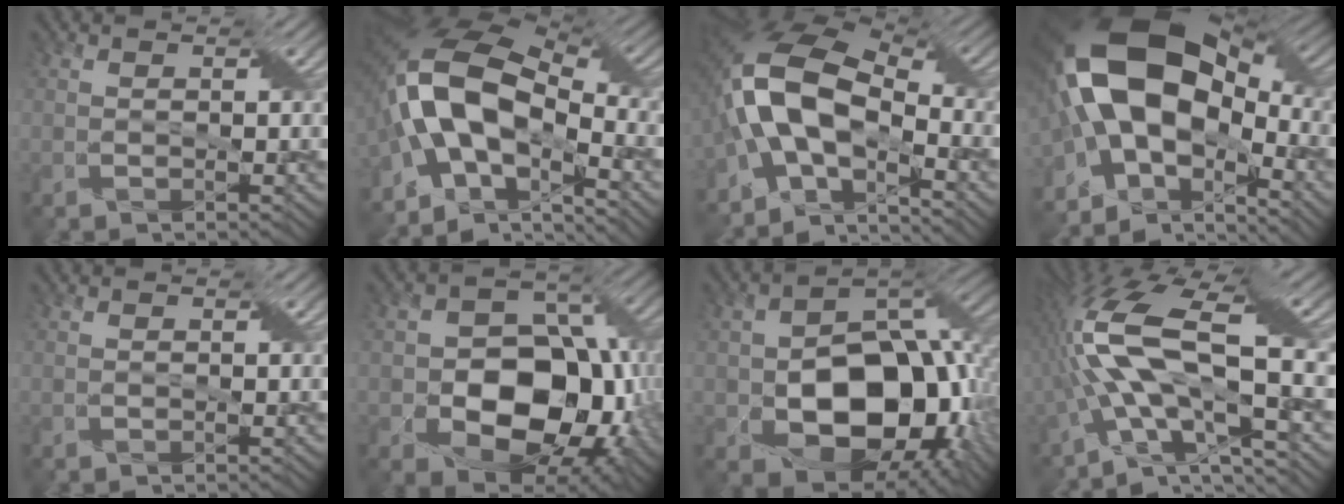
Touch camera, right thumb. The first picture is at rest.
{"total": 15.6, "force": [-3.7, 8.5, 12.5], "torque": [-0.247, 0.006, -0.079]}
{"total": 14.1, "force": [-3.0, 7.3, 11.7], "torque": [-0.240, 0.011, -0.072]}
{"total": 19.1, "force": [-0.9, 11.0, 15.5], "torque": [-0.311, -0.005, -0.003]}
{"total": 0.0}
{"total": 14.4, "force": [-3.2, 10.5, 9.3], "torque": [-0.130, -0.009, -0.059]}
{"total": 15.9, "force": [-3.8, 11.0, 10.9], "torque": [-0.148, -0.022, -0.066]}
{"total": 16.8, "force": [-2.0, 6.4, 15.4], "torque": [-0.317, 0.005, -0.043]}